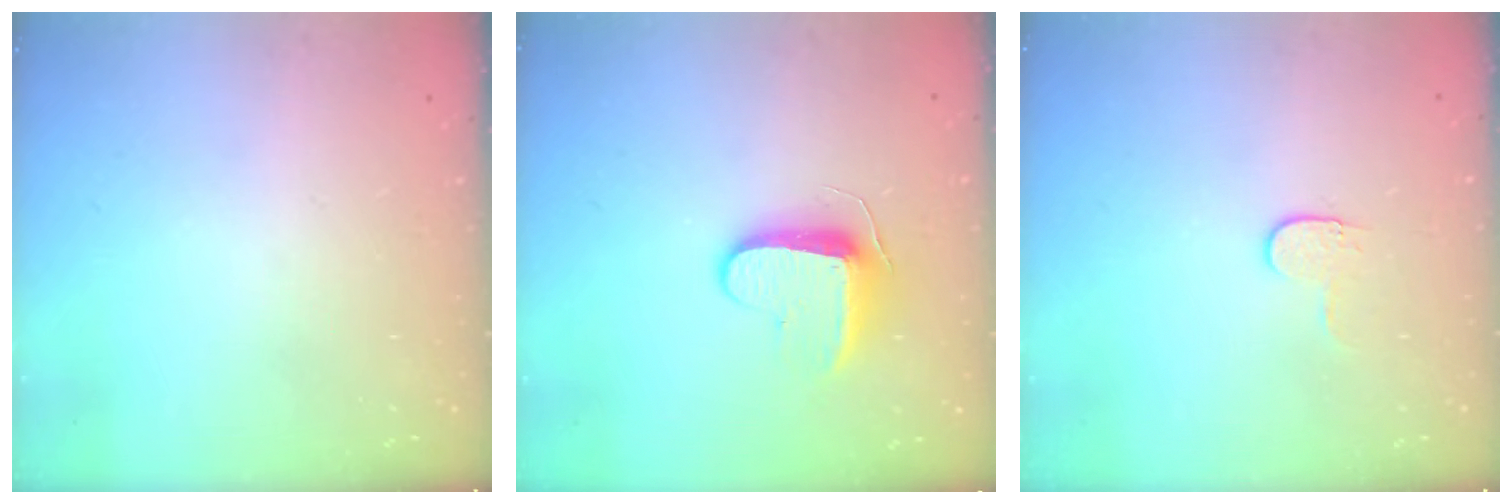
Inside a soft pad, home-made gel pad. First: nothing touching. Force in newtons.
{"total": 9.1, "press": 9.1, "slide": 0.8}
{"total": 3.9, "press": 3.9, "slide": 0.4}